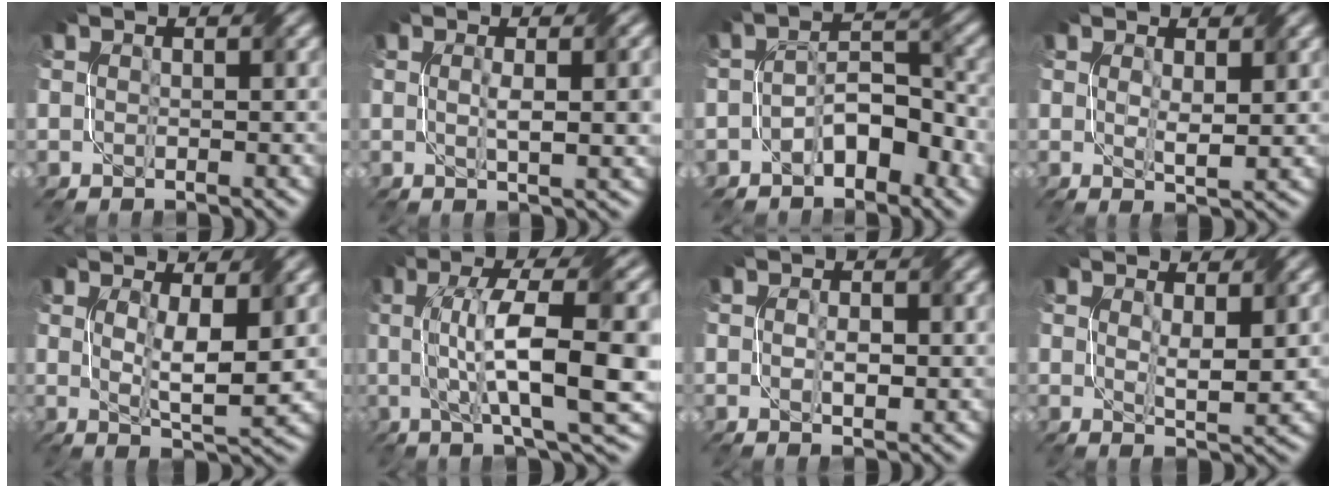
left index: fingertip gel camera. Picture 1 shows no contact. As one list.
[{"total": 3.6, "force": [0.2, 0.7, 3.5], "torque": [-0.054, 0.004, 0.004]}, {"total": 4.4, "force": [-2.2, 2.3, 3.1], "torque": [-0.048, 0.014, -0.037]}, {"total": 2.2, "force": [0.7, 0.6, 1.9], "torque": [-0.039, -0.006, 0.016]}, {"total": 4.7, "force": [0.8, 1.0, 4.5], "torque": [-0.082, -0.010, 0.019]}, {"total": 12.0, "force": [0.6, 2.9, 11.6], "torque": [-0.169, 0.011, 0.011]}, {"total": 2.0, "force": [0.0, 1.0, 1.7], "torque": [-0.033, -0.002, 0.003]}, {"total": 2.6, "force": [0.8, 0.7, 2.4], "torque": [-0.046, -0.005, 0.018]}]